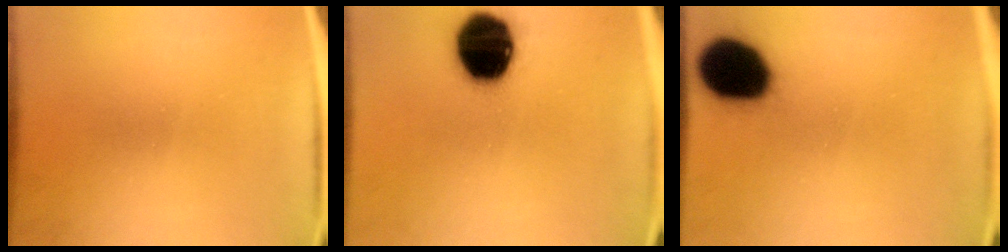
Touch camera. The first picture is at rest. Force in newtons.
{"total": 20.0}
{"total": 18.4}